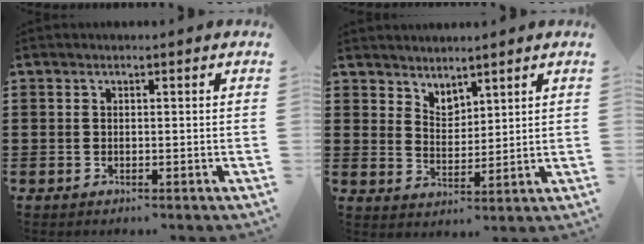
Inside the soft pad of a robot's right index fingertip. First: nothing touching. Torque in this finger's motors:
{"motor_torque": [-0.39, 0.26, -0.02, 0.01]}